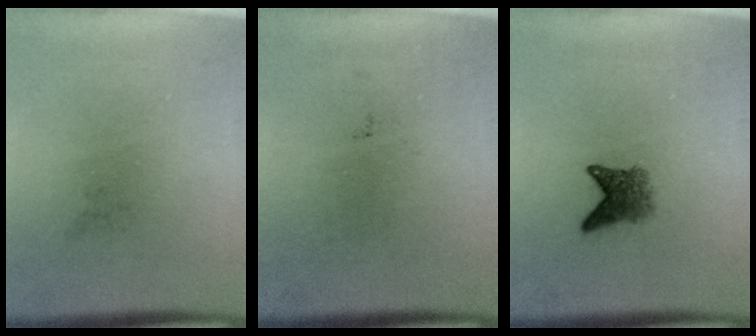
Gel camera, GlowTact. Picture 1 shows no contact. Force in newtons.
{"total": 0.0}
{"total": 2.8}